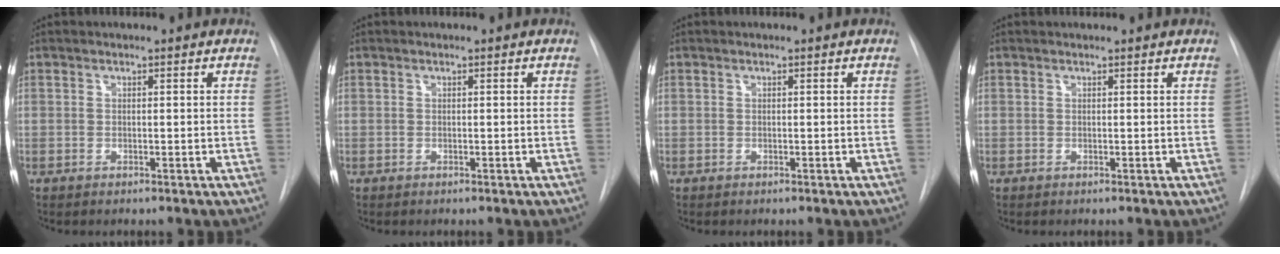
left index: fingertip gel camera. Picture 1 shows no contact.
{"total": 0.0}
{"total": 0.0}
{"total": 1.2, "force": [1.2, 0.1, 0.2], "torque": [-0.007, 0.016, 0.018]}